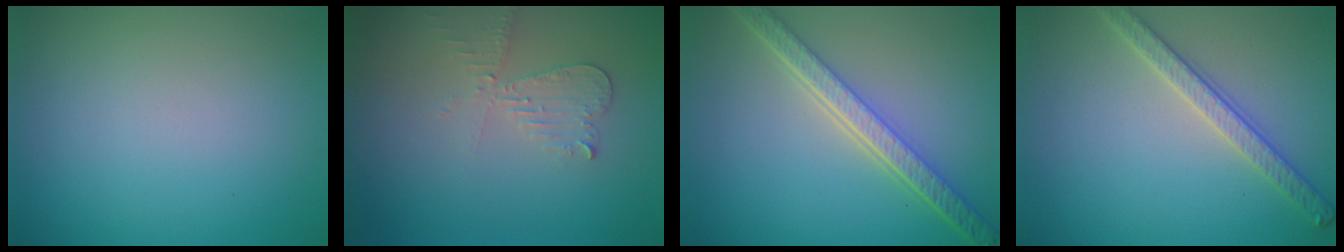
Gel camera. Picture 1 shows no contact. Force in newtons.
{"total": 2.4, "press": 2.3, "slide": 0.5}
{"total": 5.6, "press": 4.3, "slide": 3.7}
{"total": 3.0, "press": 2.9, "slide": 0.7}